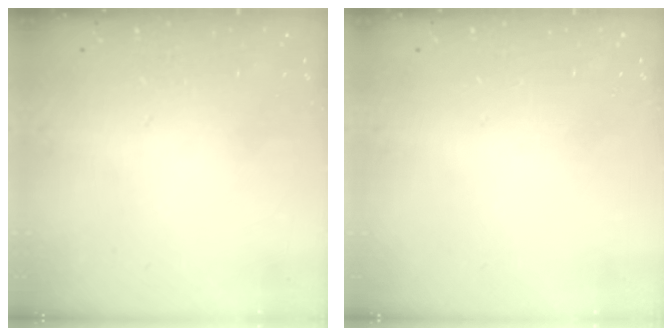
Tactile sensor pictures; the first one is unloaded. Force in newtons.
{"total": 0.0}